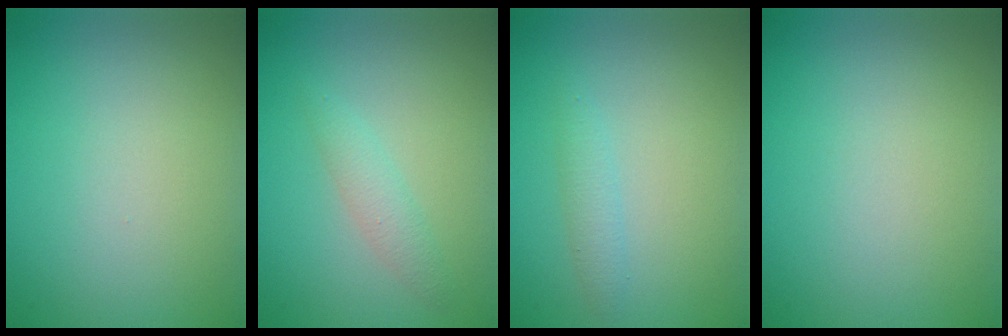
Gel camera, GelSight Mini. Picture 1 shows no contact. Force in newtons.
{"total": 1.6, "press": 1.6, "slide": 0.0}
{"total": 1.3, "press": 1.3, "slide": 0.1}
{"total": 0.0}